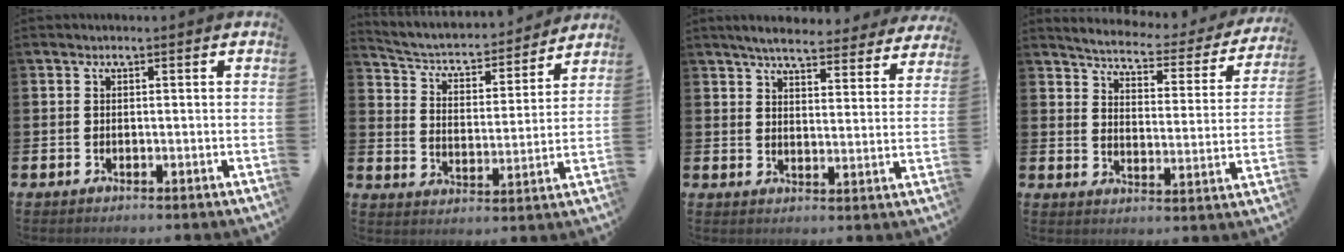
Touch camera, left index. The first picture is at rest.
{"total": 4.8, "force": [4.3, 1.5, 1.2], "torque": [-0.050, -0.040, 0.066]}
{"total": 5.6, "force": [5.3, 0.6, 1.5], "torque": [-0.043, -0.031, 0.091]}
{"total": 4.5, "force": [4.3, 0.8, 1.0], "torque": [-0.037, -0.041, 0.064]}